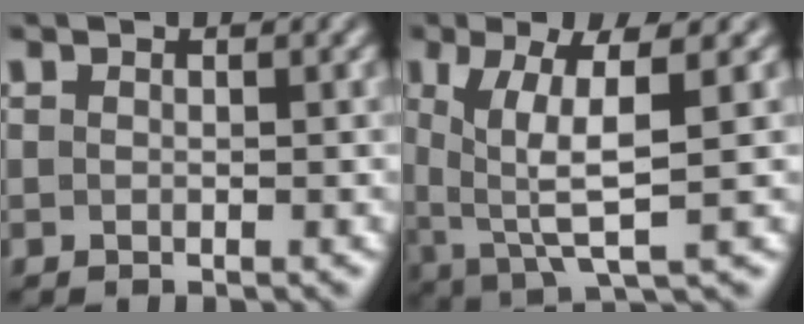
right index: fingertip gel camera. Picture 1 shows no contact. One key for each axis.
{"total": 6.7, "fx": 0.6, "fy": 2.7, "fz": 6.1, "tx": -0.110, "ty": -0.018, "tz": 0.024}